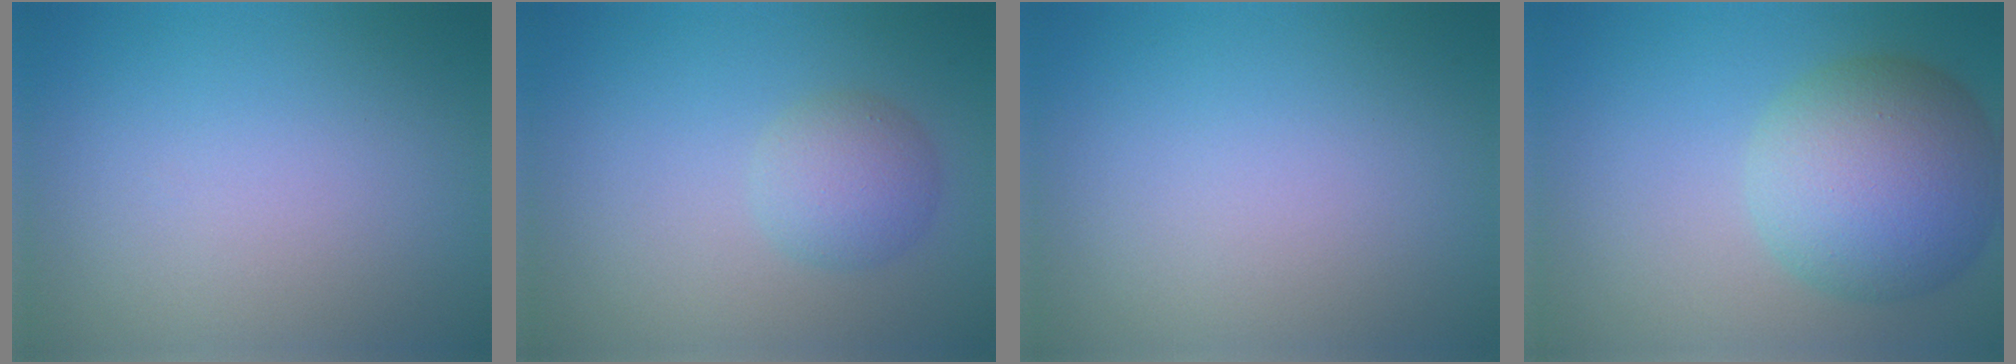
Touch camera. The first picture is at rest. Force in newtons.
{"total": 2.9, "press": 2.9, "slide": 0.0}
{"total": 0.0}
{"total": 9.2, "press": 9.2, "slide": 0.4}